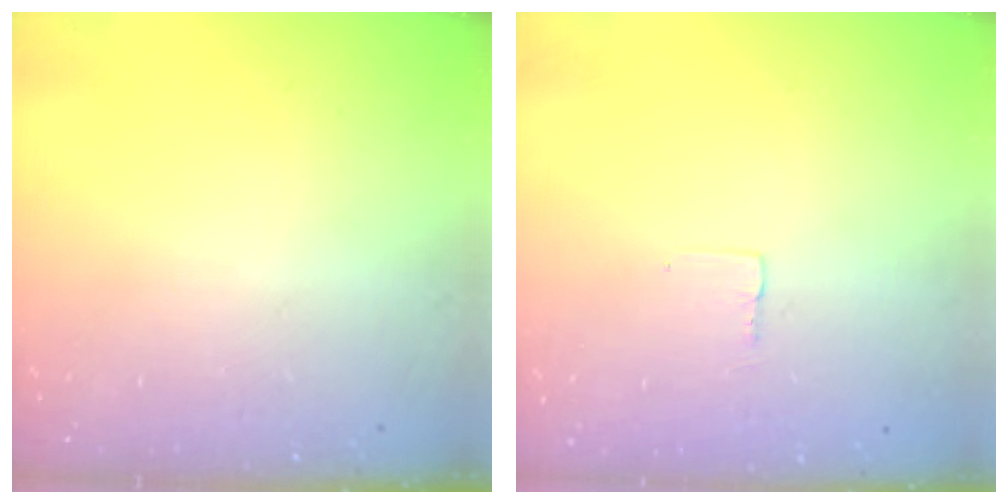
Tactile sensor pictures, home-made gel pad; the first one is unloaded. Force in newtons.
{"total": 1.9, "press": 1.9, "slide": 0.1}